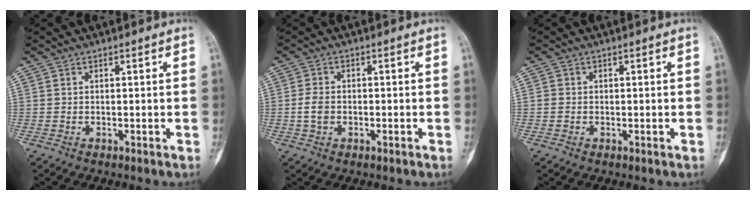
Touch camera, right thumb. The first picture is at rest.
{"total": 3.3, "force": [-0.7, 2.2, 2.3], "torque": [-0.047, 0.009, -0.016]}
{"total": 1.0, "force": [-0.1, 0.9, 0.2], "torque": [0.001, 0.004, -0.002]}